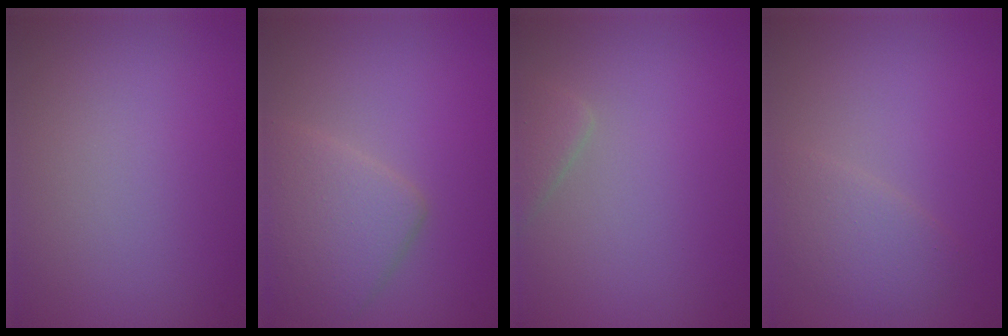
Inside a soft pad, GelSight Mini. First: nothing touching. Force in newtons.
{"total": 4.3, "press": 4.3, "slide": 0.1}
{"total": 1.8, "press": 1.8, "slide": 0.1}
{"total": 2.3, "press": 2.3, "slide": 0.1}